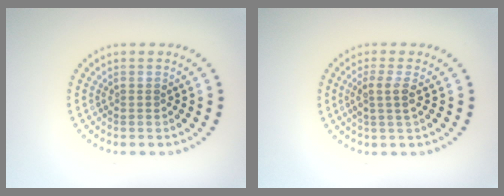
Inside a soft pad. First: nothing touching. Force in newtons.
{"total": 2.0, "press": 1.7, "slide": 1.0}